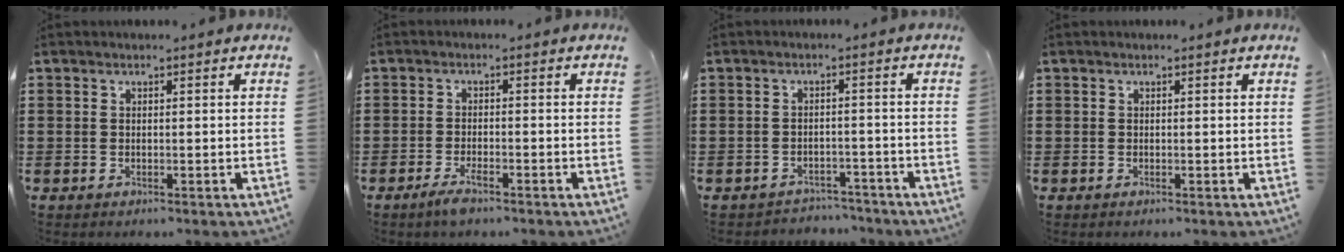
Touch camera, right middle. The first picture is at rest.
{"total": 2.6, "force": [-1.7, 0.5, 1.9], "torque": [-0.039, 0.000, -0.034]}
{"total": 2.7, "force": [-2.6, 0.5, -0.2], "torque": [-0.004, 0.002, -0.060]}
{"total": 0.0}